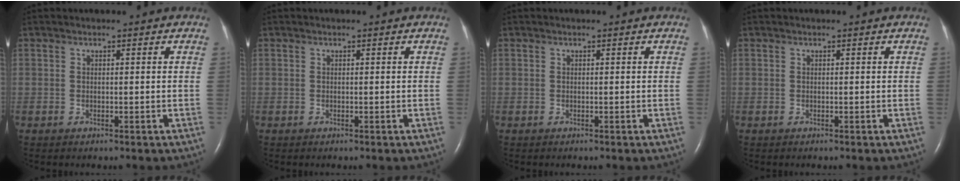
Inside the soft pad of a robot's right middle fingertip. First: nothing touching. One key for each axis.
{"total": 0.0}
{"total": 0.0}
{"total": 0.0}